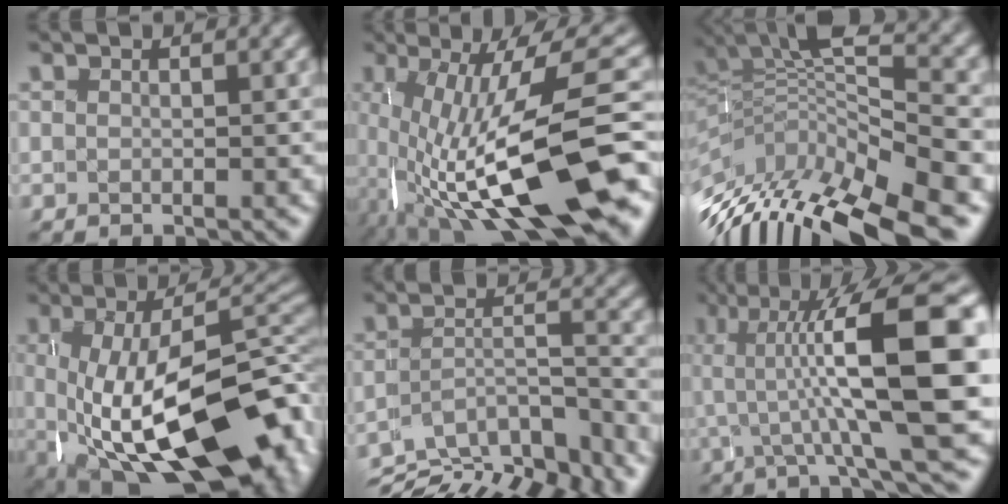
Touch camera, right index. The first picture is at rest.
{"total": 14.1, "force": [-5.2, 5.1, 12.1], "torque": [-0.194, -0.029, -0.059]}
{"total": 12.1, "force": [-5.0, 7.1, 8.4], "torque": [-0.152, -0.022, -0.070]}
{"total": 17.8, "force": [-5.0, 9.4, 14.2], "torque": [-0.247, -0.050, -0.045]}
{"total": 10.7, "force": [-7.5, 5.2, 5.7], "torque": [-0.066, -0.027, -0.115]}
{"total": 14.5, "force": [3.4, 4.6, 13.3], "torque": [-0.184, 0.023, 0.044]}